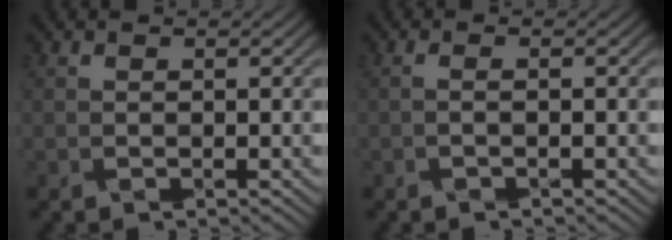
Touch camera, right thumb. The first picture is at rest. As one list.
[{"total": 1.0, "force": [-0.9, -0.2, 0.4], "torque": [-0.004, 0.001, -0.016]}]